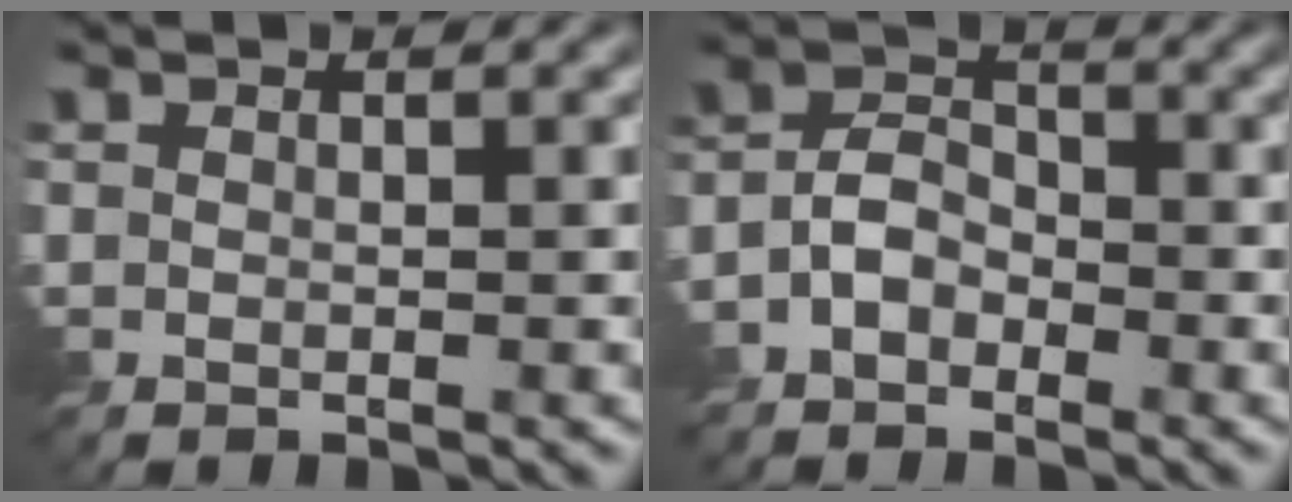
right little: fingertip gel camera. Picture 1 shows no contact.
{"total": 3.1, "force": [-1.8, 2.0, 1.5], "torque": [-0.026, 0.010, -0.043]}